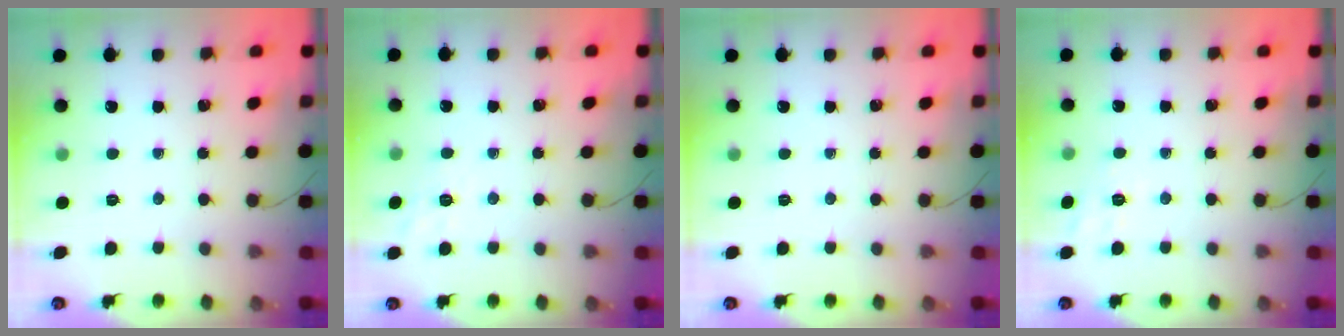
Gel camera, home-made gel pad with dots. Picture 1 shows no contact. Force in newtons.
{"total": 2.1, "press": 0.6, "slide": 2.0}
{"total": 0.0}
{"total": 2.4, "press": 1.2, "slide": 2.1}